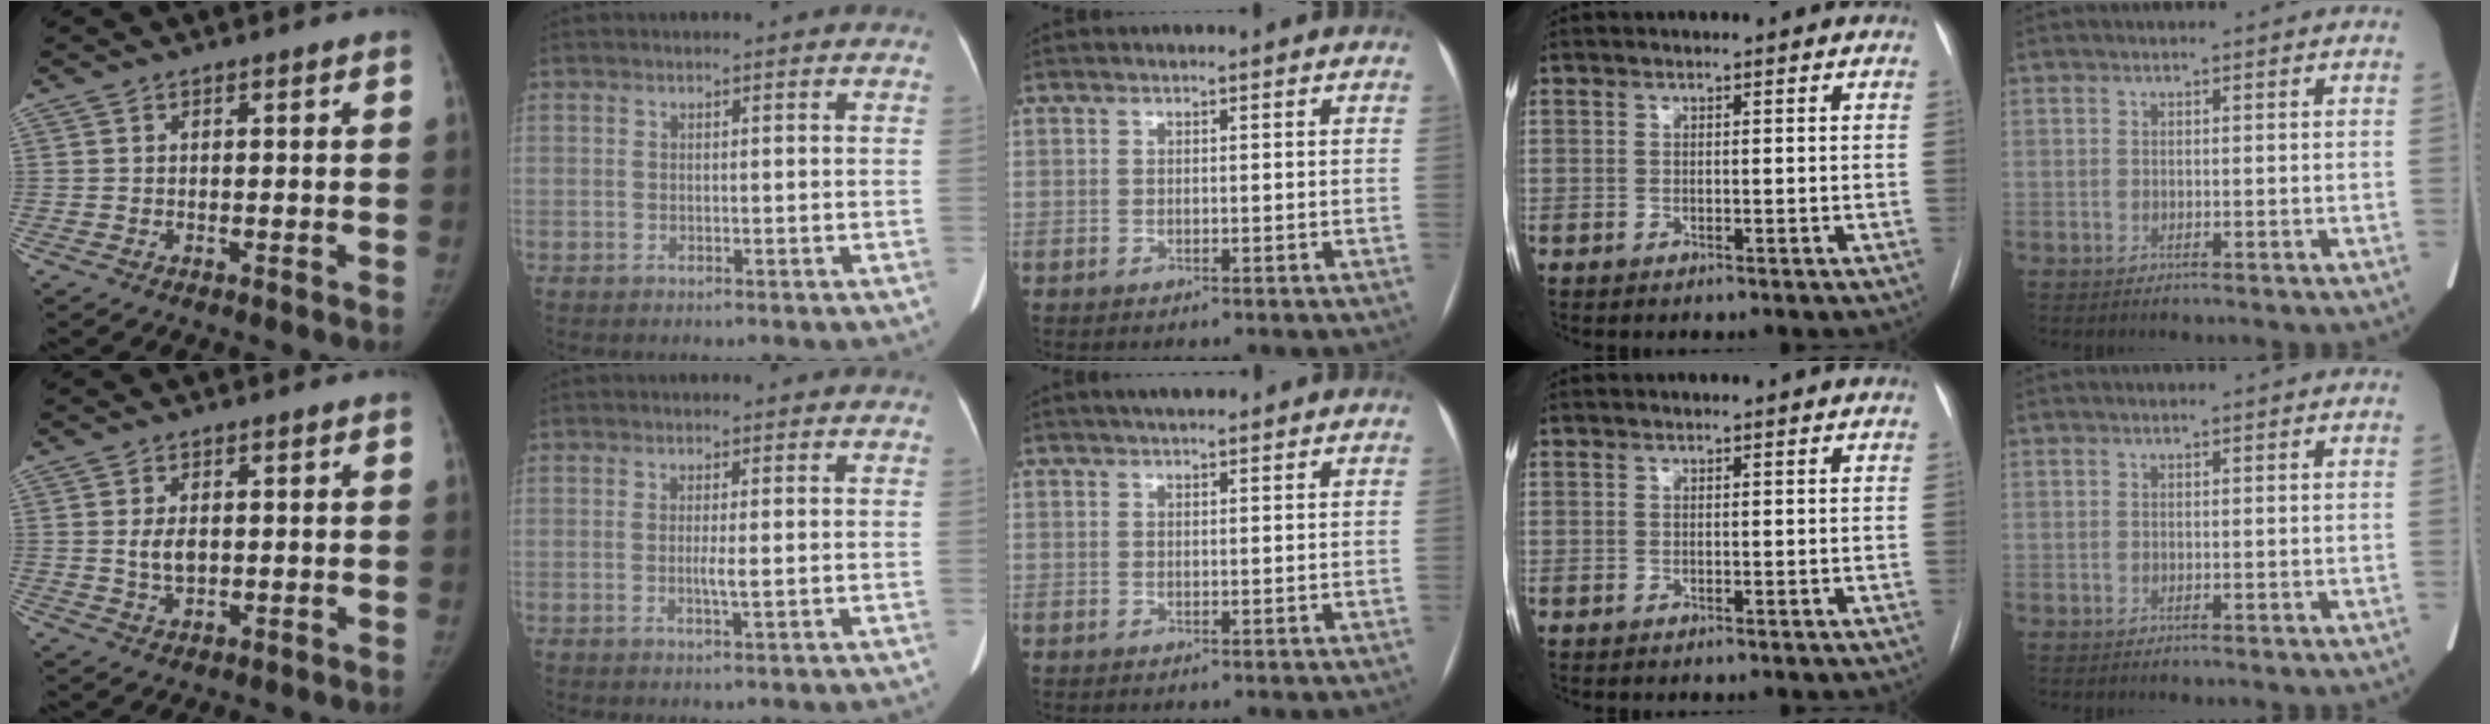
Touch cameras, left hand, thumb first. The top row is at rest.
{"thumb": {"total": 3.6, "force": [0.4, 2.2, 2.8], "torque": [-0.050, -0.006, 0.011]}, "index": {"total": 1.6, "force": [-0.5, -0.2, 1.5], "torque": [-0.035, -0.002, -0.004]}, "middle": {"total": 3.9, "force": [3.2, 0.7, 2.1], "torque": [-0.031, 0.023, 0.051]}}